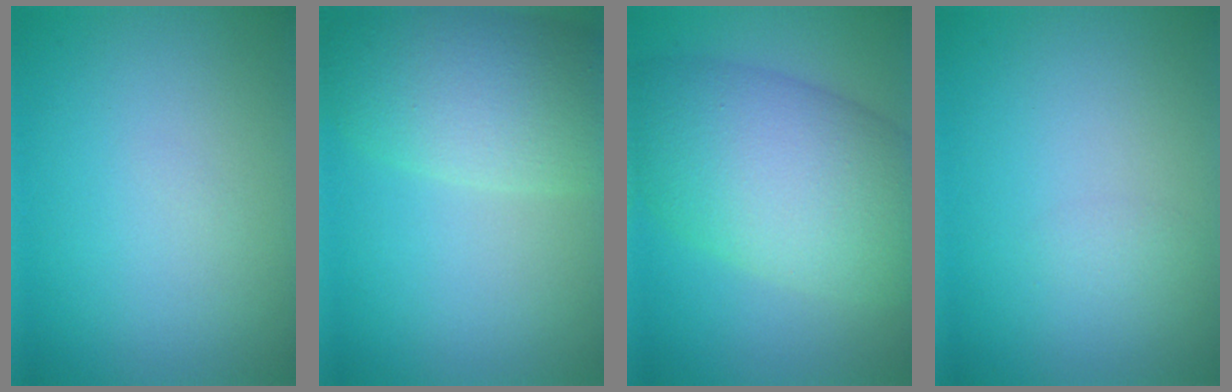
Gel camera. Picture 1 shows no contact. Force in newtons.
{"total": 7.1, "press": 7.0, "slide": 0.4}
{"total": 10.5, "press": 10.5, "slide": 0.6}
{"total": 0.6, "press": 0.6, "slide": 0.0}